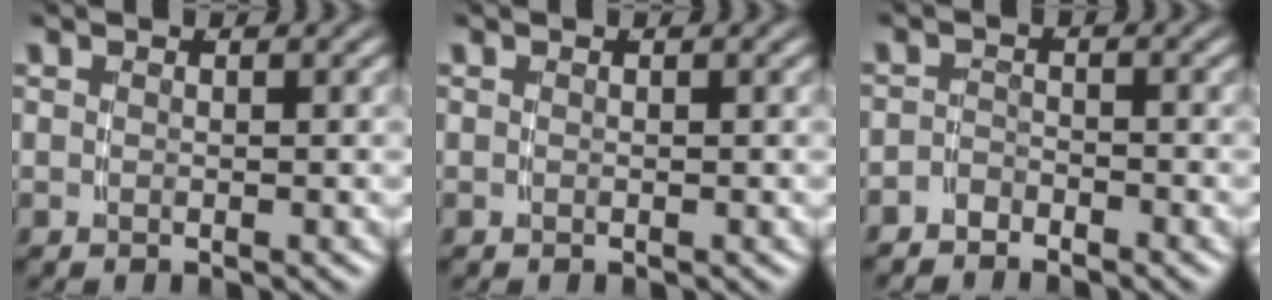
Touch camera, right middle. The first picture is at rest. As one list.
[{"total": 0.0}, {"total": 2.3, "force": [-2.2, 0.6, 0.0], "torque": [-0.002, -0.012, -0.035]}]